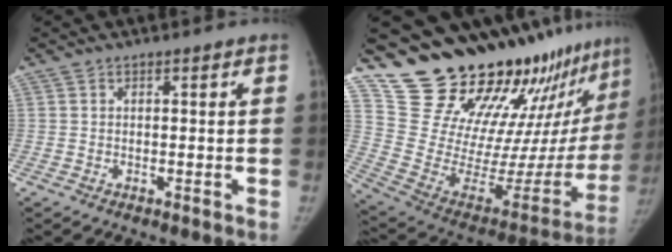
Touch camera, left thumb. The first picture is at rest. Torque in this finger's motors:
{"motor_torque": [0.81, 0.73, 0.51, -2.26, -0.01]}